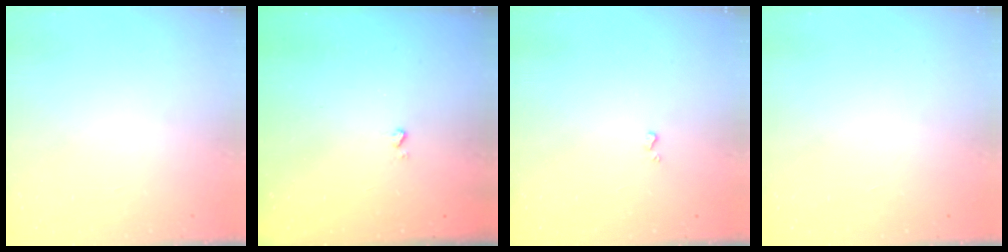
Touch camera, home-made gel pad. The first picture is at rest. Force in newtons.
{"total": 2.5, "press": 2.4, "slide": 0.5}
{"total": 0.7, "press": 0.7, "slide": 0.2}
{"total": 0.0}